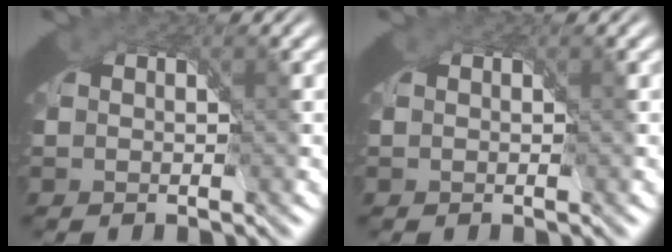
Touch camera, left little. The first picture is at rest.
{"total": 0.0}